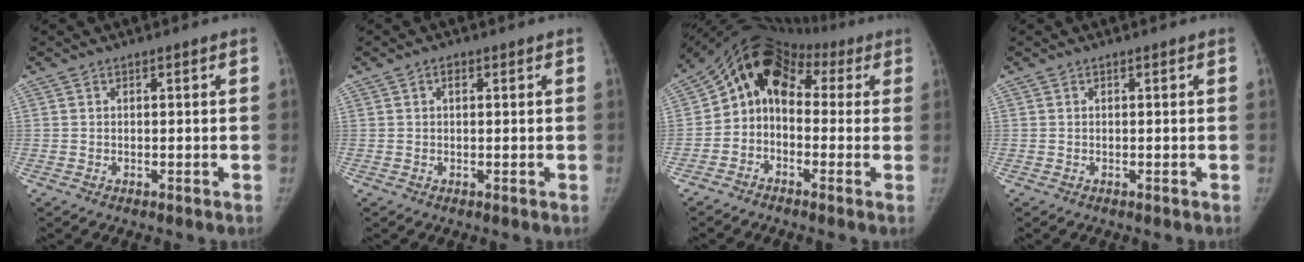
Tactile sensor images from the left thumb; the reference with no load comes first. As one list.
[{"total": 1.0, "force": [0.4, 0.6, 0.7], "torque": [-0.008, 0.002, 0.004]}, {"total": 12.0, "force": [1.0, 9.6, 7.1], "torque": [-0.083, 0.058, 0.001]}, {"total": 0.0}]